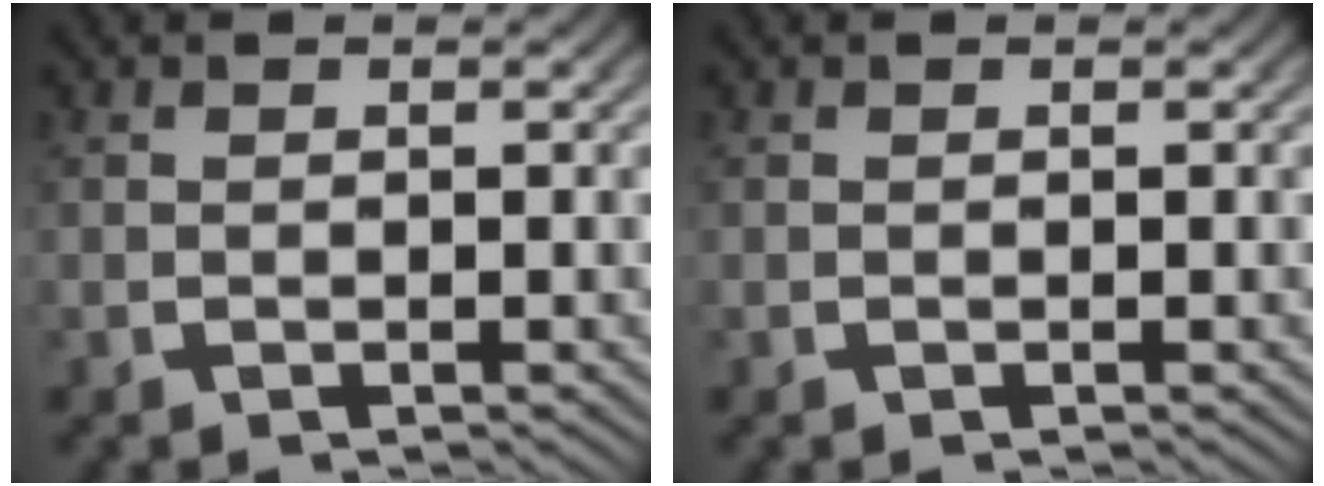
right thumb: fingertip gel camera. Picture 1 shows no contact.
{"total": 0.0}